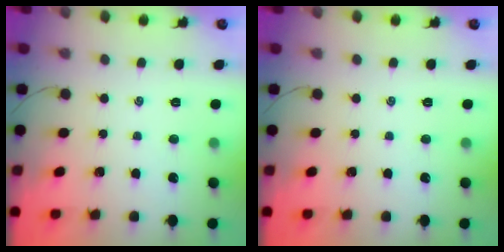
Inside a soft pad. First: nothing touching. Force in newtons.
{"total": 0.0}